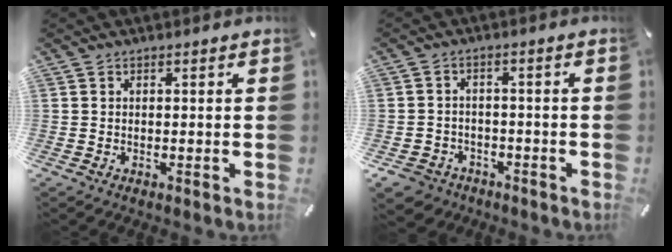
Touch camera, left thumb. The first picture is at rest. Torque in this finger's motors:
{"motor_torque": [0.08, 0.80, 1.00, 1.08, 0.36]}